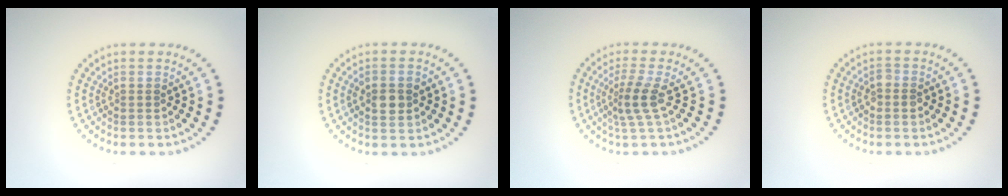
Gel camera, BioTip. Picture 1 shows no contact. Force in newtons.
{"total": 2.5, "press": 2.5, "slide": 0.2}
{"total": 2.6, "press": 1.8, "slide": 1.9}
{"total": 1.1, "press": 1.1, "slide": 0.1}